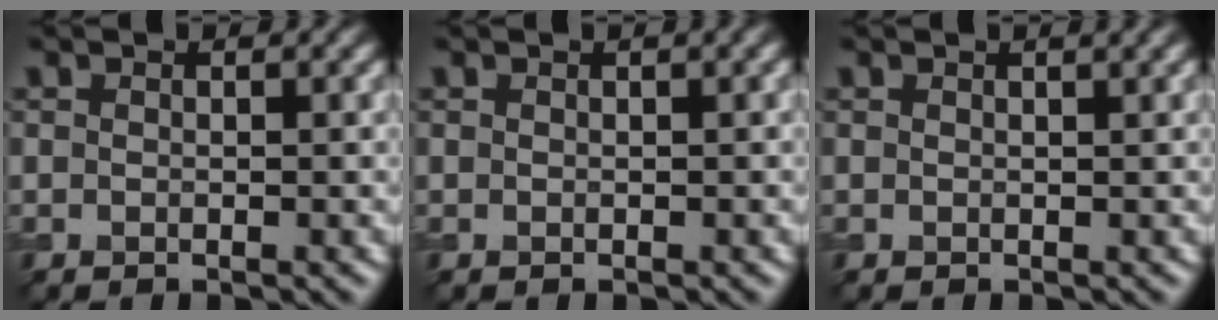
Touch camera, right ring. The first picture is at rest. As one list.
[{"total": 0.9, "force": [0.4, 0.2, 0.7], "torque": [-0.004, 0.012, 0.004]}, {"total": 1.1, "force": [0.7, 0.3, 0.8], "torque": [-0.004, 0.003, 0.006]}]